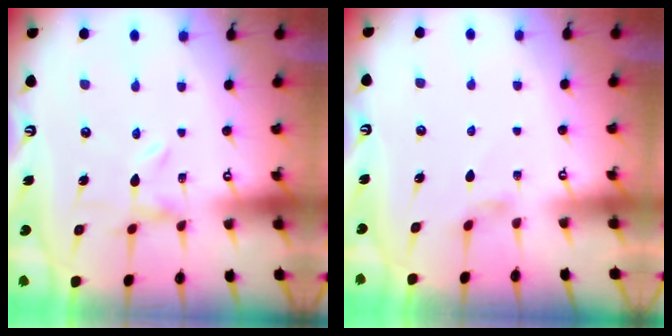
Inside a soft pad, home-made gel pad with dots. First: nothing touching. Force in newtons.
{"total": 1.4, "press": 1.3, "slide": 0.3}